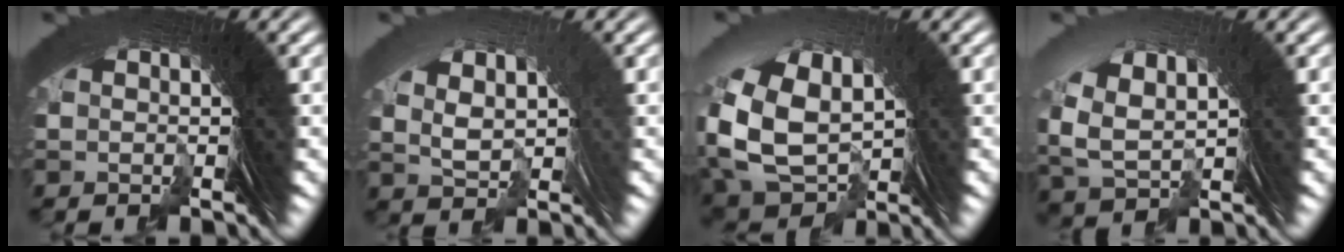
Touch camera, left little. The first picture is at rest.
{"total": 1.9, "force": [0.5, 0.5, 1.8], "torque": [-0.027, 0.007, 0.021]}
{"total": 6.3, "force": [-0.6, 4.6, 4.3], "torque": [-0.111, -0.029, 0.012]}
{"total": 2.9, "force": [0.6, 2.1, 2.0], "torque": [-0.057, -0.002, 0.025]}